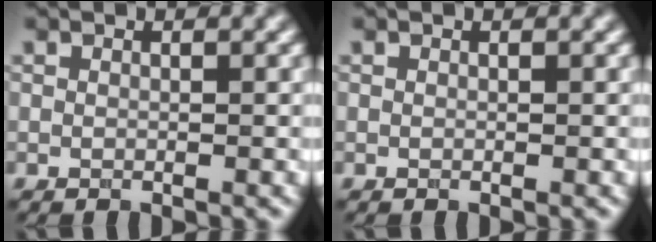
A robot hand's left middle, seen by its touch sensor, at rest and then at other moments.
{"total": 0.0}